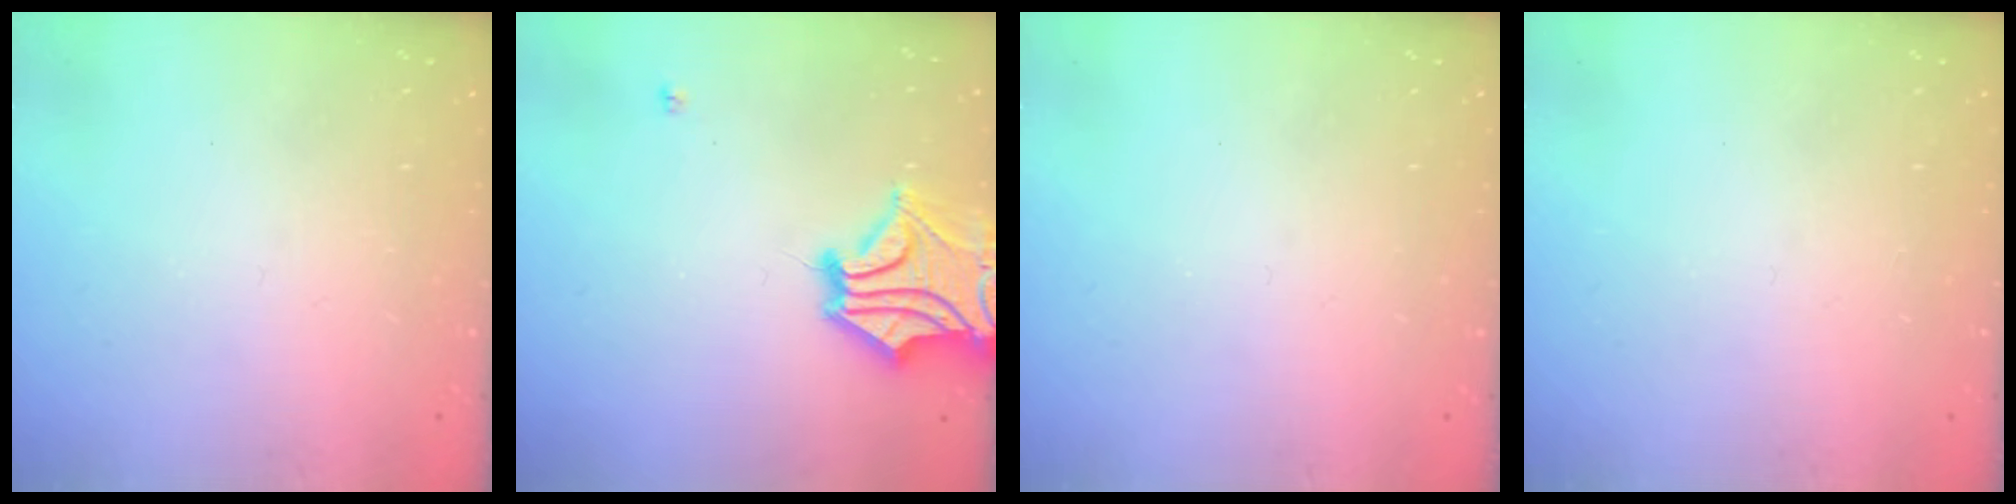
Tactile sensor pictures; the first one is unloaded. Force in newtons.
{"total": 4.9, "press": 4.4, "slide": 2.0}
{"total": 0.0}
{"total": 0.0}